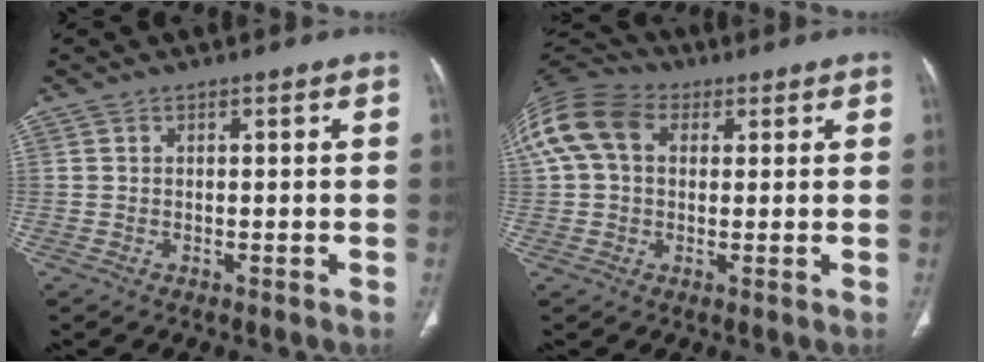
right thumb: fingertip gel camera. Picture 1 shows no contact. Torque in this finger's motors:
{"motor_torque": [-1.08, 1.34, 0.47, -0.27, 0.14]}